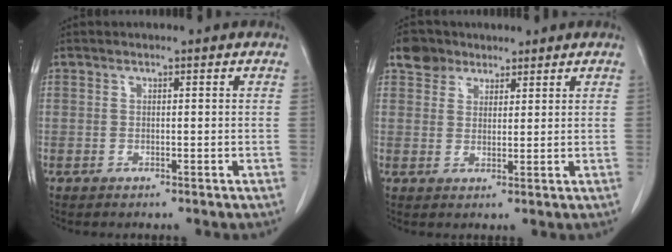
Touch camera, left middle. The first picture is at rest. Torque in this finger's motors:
{"motor_torque": [0.21, -0.31, 0.01, 0.02]}